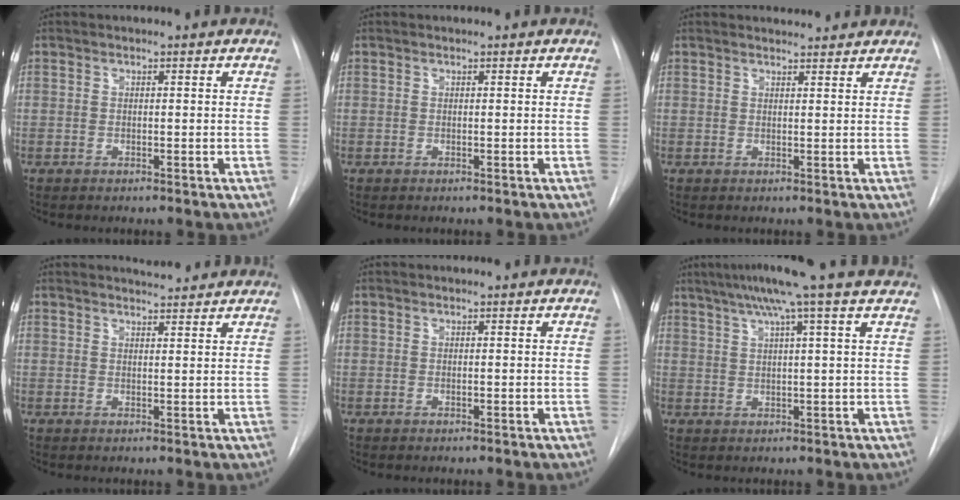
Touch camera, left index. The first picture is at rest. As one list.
[{"total": 0.0}, {"total": 3.8, "force": [3.7, 0.6, 0.6], "torque": [-0.013, 0.016, 0.045]}, {"total": 3.9, "force": [3.8, 0.5, 0.8], "torque": [-0.018, 0.011, 0.049]}, {"total": 0.0}, {"total": 8.9, "force": [6.3, -2.2, 6.0], "torque": [-0.092, 0.021, 0.083]}]